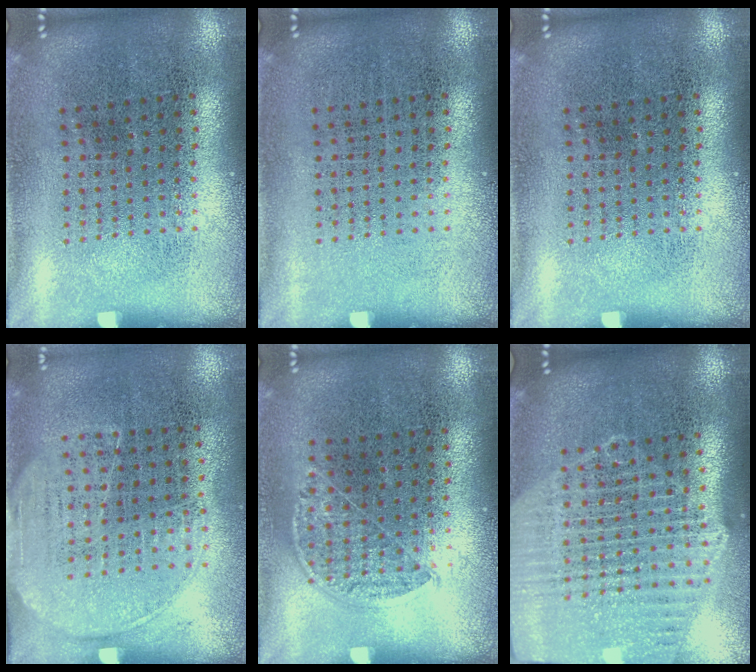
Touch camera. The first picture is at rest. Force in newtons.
{"total": 0.0}
{"total": 0.0}
{"total": 1.5, "press": 1.2, "slide": 0.9}
{"total": 0.8, "press": 0.6, "slide": 0.6}
{"total": 2.1, "press": 1.9, "slide": 1.0}